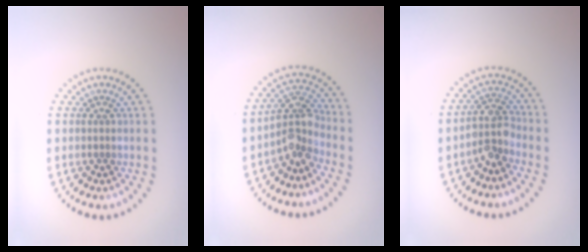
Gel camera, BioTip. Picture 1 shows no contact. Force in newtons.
{"total": 3.2, "press": 2.5, "slide": 2.0}
{"total": 3.0, "press": 2.3, "slide": 1.8}